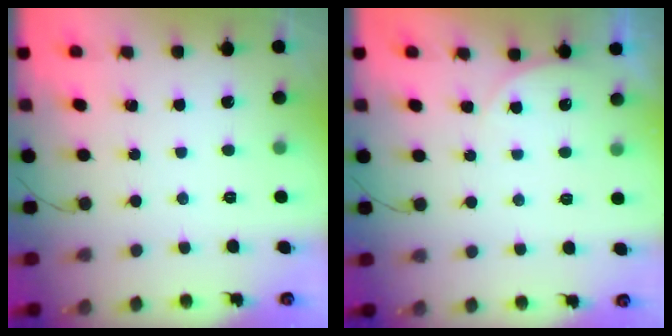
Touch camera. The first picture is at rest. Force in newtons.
{"total": 3.3, "press": 2.5, "slide": 2.2}